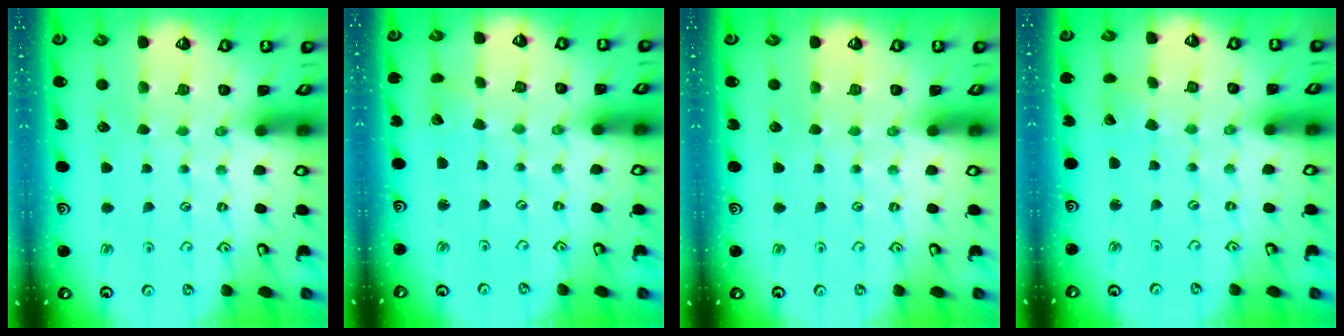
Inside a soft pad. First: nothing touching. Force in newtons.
{"total": 2.1, "press": 2.1, "slide": 0.2}
{"total": 0.0}
{"total": 2.0, "press": 2.0, "slide": 0.2}